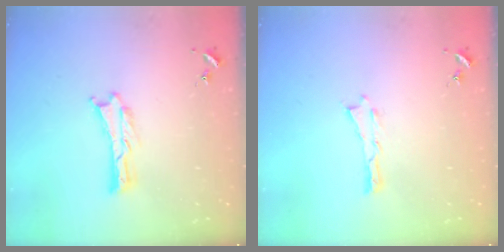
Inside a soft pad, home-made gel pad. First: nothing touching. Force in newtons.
{"total": 0.0}